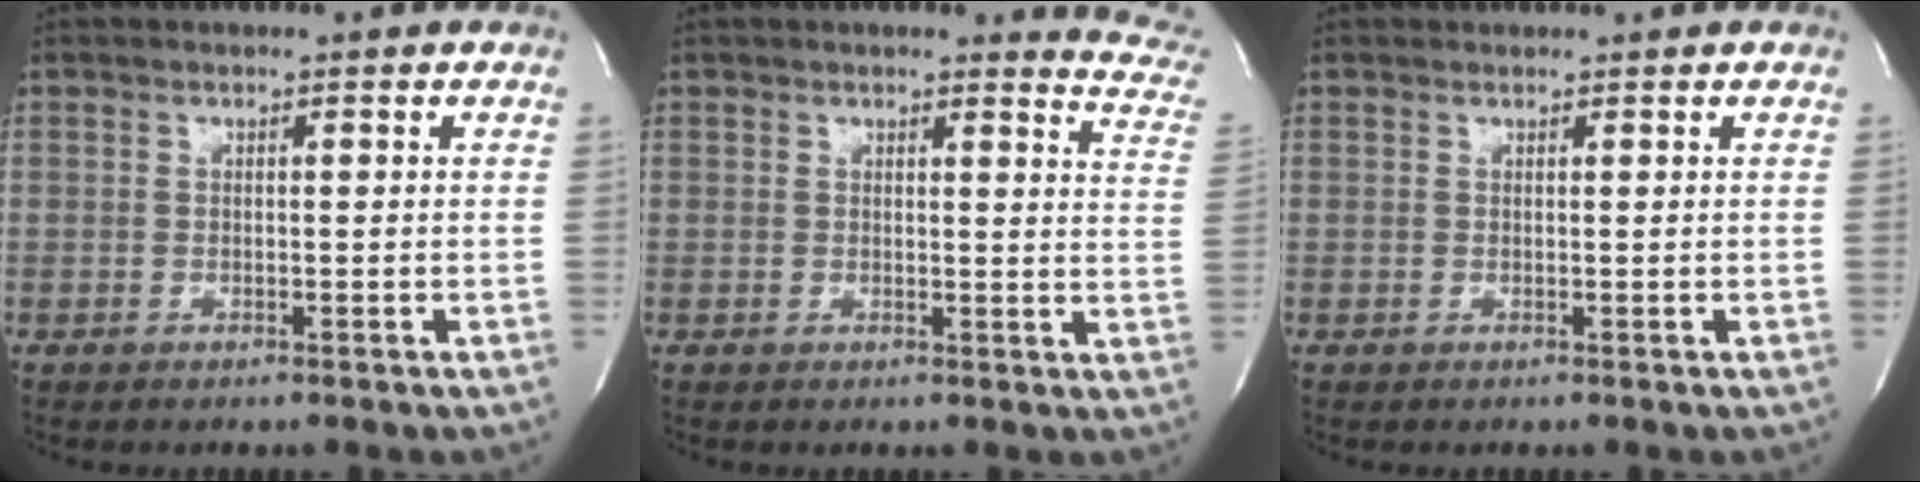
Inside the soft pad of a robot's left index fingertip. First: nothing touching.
{"total": 9.7, "force": [9.2, 1.5, 2.6], "torque": [0.001, -0.053, 0.064]}
{"total": 1.0, "force": [1.0, 0.1, 0.0], "torque": [-0.009, 0.009, 0.017]}